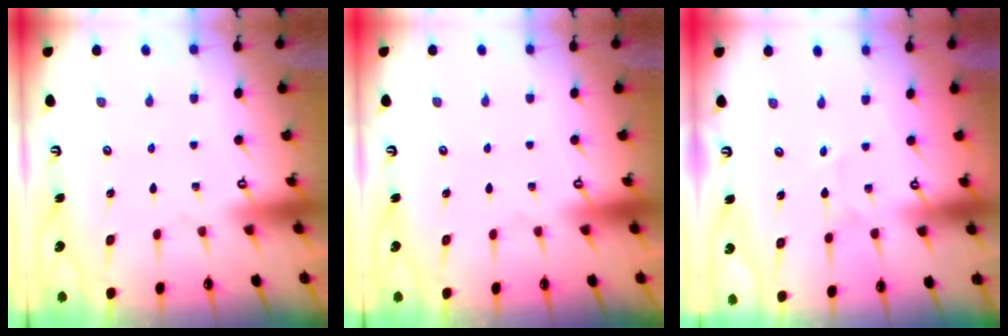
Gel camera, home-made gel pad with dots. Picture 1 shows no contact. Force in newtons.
{"total": 0.0}
{"total": 2.0, "press": 1.9, "slide": 0.5}